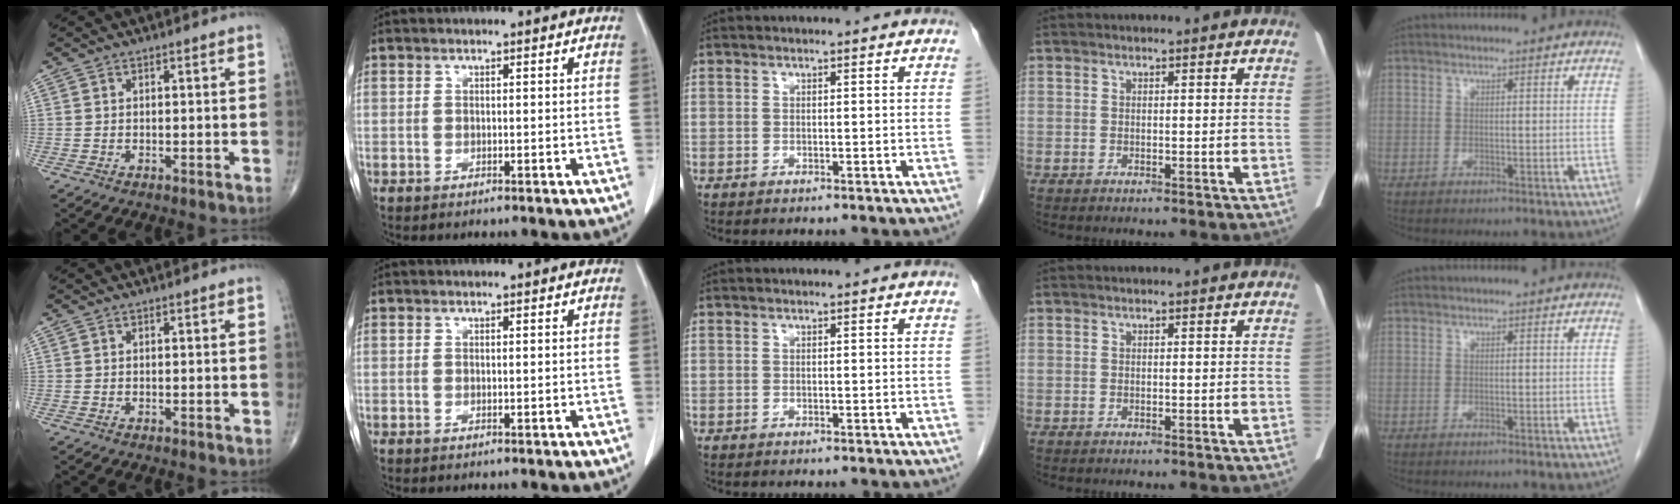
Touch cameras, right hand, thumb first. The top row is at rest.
{}